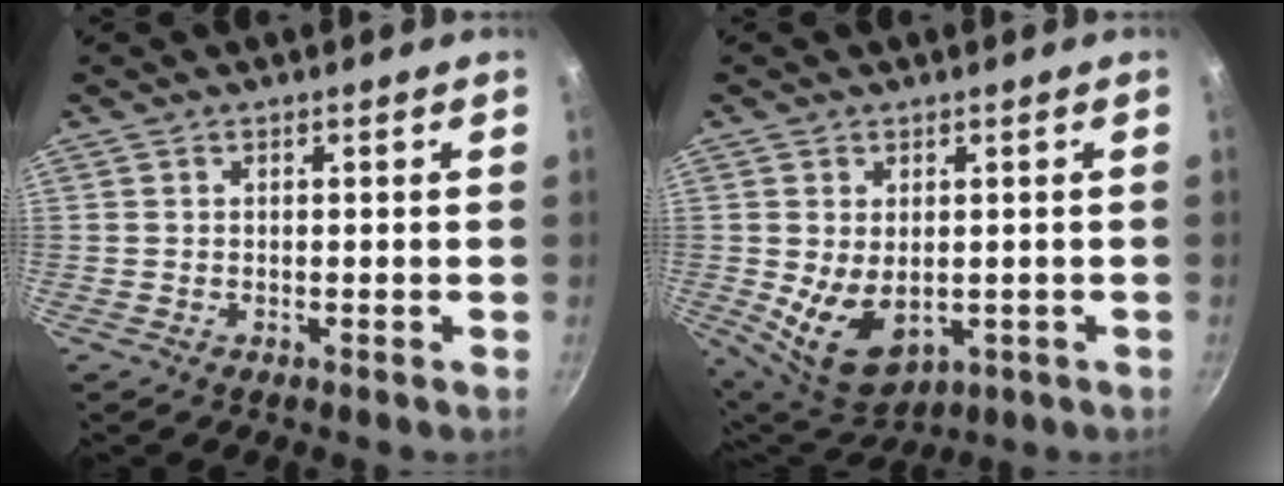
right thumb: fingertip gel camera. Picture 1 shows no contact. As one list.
[{"total": 10.4, "force": [-0.8, 6.7, 7.9], "torque": [-0.121, -0.021, 0.011]}]